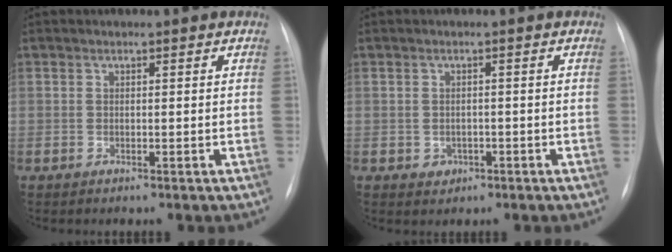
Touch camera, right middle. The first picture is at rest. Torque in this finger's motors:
{"motor_torque": [0.36, -0.36, 0.06, 0.00]}